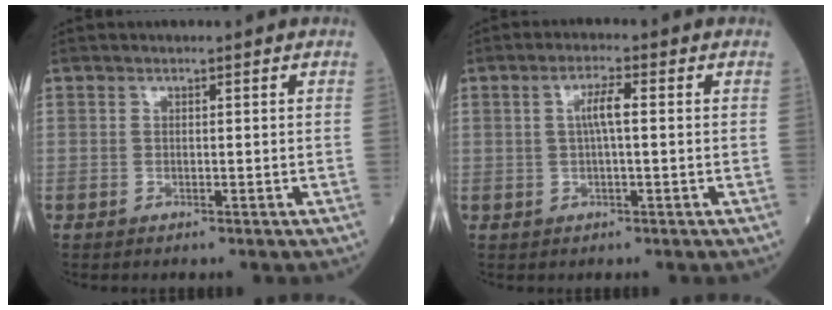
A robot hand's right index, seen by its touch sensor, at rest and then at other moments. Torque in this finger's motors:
{"motor_torque": [0.77, 0.25, 0.35, 0.10]}